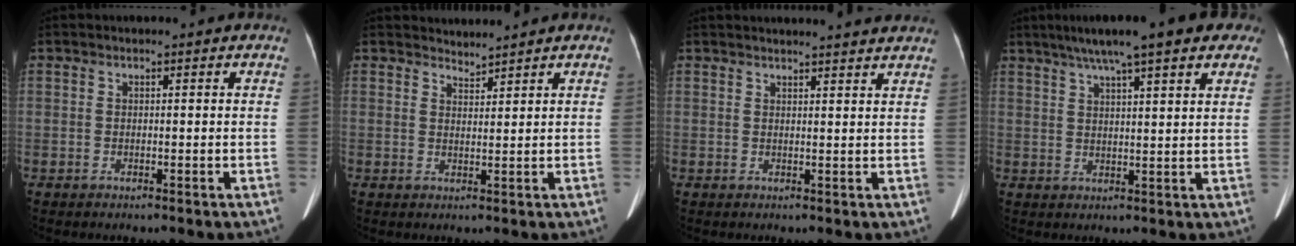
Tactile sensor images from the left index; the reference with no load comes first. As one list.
[{"total": 1.8, "force": [1.7, 0.0, -0.6], "torque": [0.004, 0.003, 0.033]}, {"total": 9.7, "force": [9.3, -0.2, 2.8], "torque": [-0.035, 0.011, 0.094]}, {"total": 15.1, "force": [10.4, 2.6, 10.6], "torque": [-0.157, 0.041, 0.136]}]